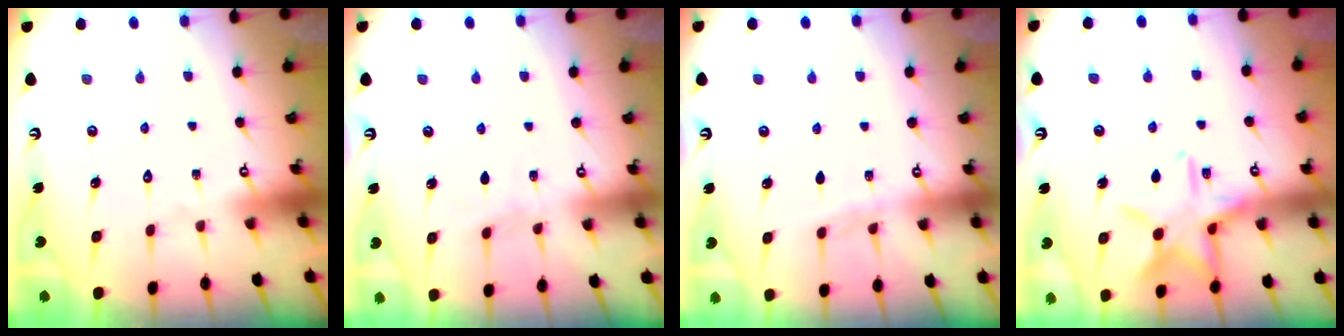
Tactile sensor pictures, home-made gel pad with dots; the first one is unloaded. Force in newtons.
{"total": 2.6, "press": 2.6, "slide": 0.3}
{"total": 3.6, "press": 3.5, "slide": 0.5}
{"total": 12.2, "press": 12.2, "slide": 0.8}